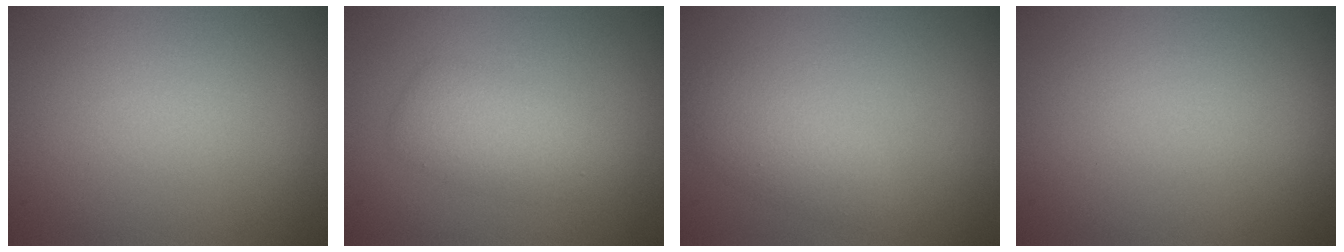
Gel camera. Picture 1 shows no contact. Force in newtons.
{"total": 2.9, "press": 2.9, "slide": 0.0}
{"total": 2.5, "press": 2.5, "slide": 0.0}
{"total": 0.0}